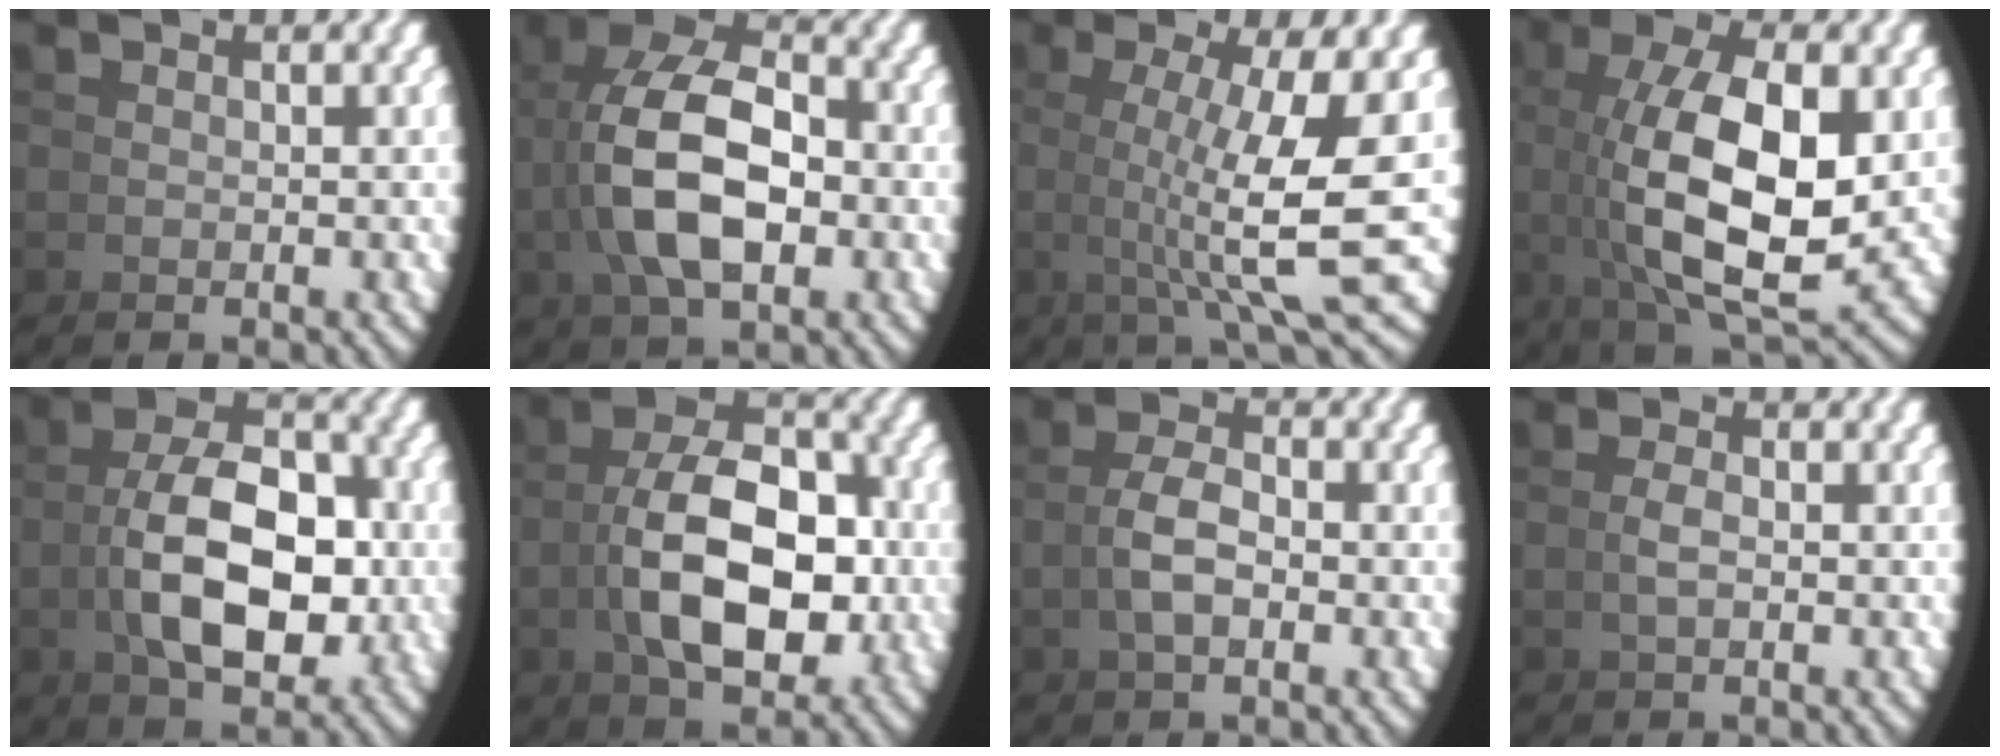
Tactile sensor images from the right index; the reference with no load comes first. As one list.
[{"total": 8.6, "force": [1.3, 5.0, 6.8], "torque": [-0.130, -0.003, 0.024]}, {"total": 10.1, "force": [1.1, 3.0, 9.5], "torque": [-0.135, -0.005, 0.023]}, {"total": 10.4, "force": [0.6, 4.8, 9.2], "torque": [-0.168, -0.030, 0.040]}, {"total": 9.4, "force": [0.5, 5.4, 7.7], "torque": [-0.124, -0.010, 0.015]}, {"total": 10.5, "force": [0.7, 6.2, 8.4], "torque": [-0.134, -0.014, 0.019]}, {"total": 2.4, "force": [-0.2, 0.6, 2.3], "torque": [-0.048, 0.000, 0.004]}, {"total": 1.0, "force": [0.1, -0.9, 0.5], "torque": [-0.018, 0.000, 0.006]}]